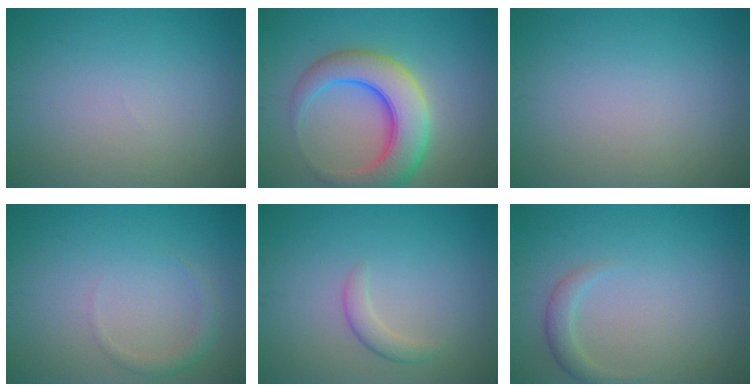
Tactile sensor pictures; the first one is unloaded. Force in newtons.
{"total": 7.8, "press": 7.8, "slide": 0.3}
{"total": 0.0}
{"total": 1.3, "press": 1.3, "slide": 0.1}
{"total": 1.7, "press": 1.7, "slide": 0.1}
{"total": 1.7, "press": 1.7, "slide": 0.1}